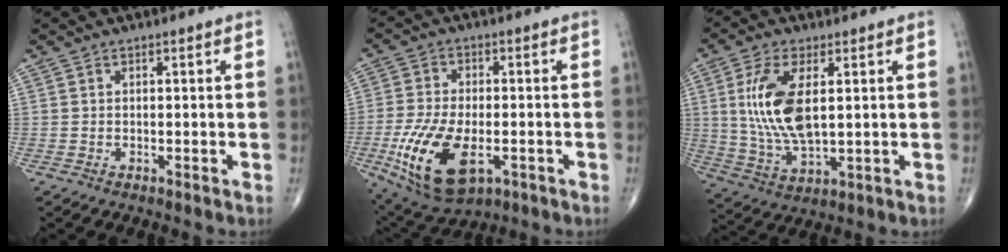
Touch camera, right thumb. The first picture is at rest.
{"total": 15.5, "force": [-5.0, 7.9, 12.4], "torque": [-0.245, -0.001, -0.074]}
{"total": 12.8, "force": [2.4, 5.7, 11.3], "torque": [-0.235, -0.014, 0.056]}